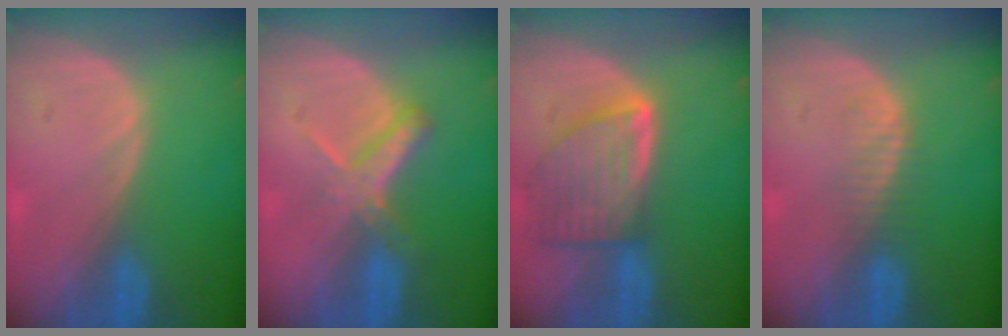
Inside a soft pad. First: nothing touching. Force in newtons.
{"total": 5.5, "press": 5.1, "slide": 2.2}
{"total": 8.0, "press": 7.2, "slide": 3.5}
{"total": 2.3, "press": 2.3, "slide": 0.3}